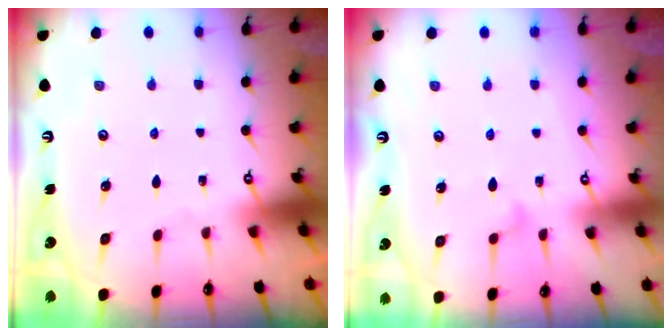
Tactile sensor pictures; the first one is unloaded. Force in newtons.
{"total": 8.0, "press": 7.9, "slide": 0.5}